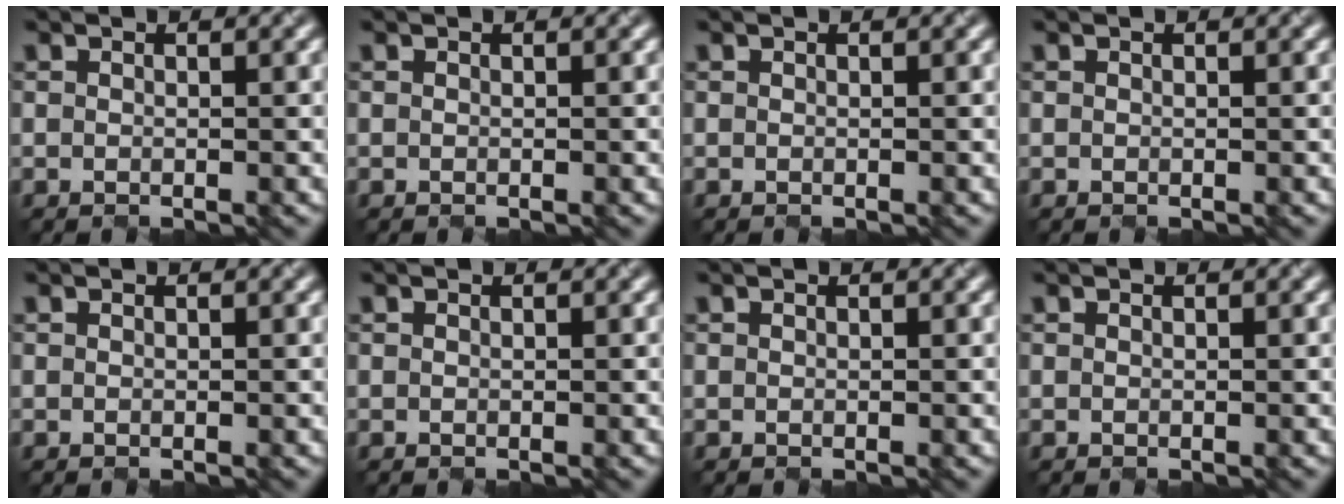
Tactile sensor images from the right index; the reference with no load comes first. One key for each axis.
{"total": 0.0}
{"total": 0.0}
{"total": 0.0}
{"total": 0.0}
{"total": 0.0}
{"total": 0.0}
{"total": 0.0}